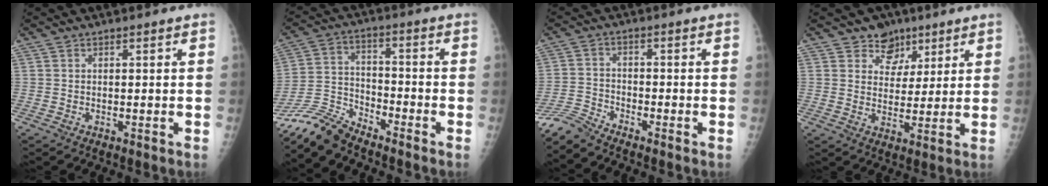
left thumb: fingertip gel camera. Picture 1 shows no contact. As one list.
[{"total": 8.9, "force": [-8.6, 1.8, 1.2], "torque": [-0.024, 0.054, -0.176]}, {"total": 4.3, "force": [-4.3, -0.2, 0.0], "torque": [-0.012, 0.005, -0.095]}, {"total": 6.7, "force": [4.3, 5.1, 0.9], "torque": [0.019, -0.023, 0.069]}]